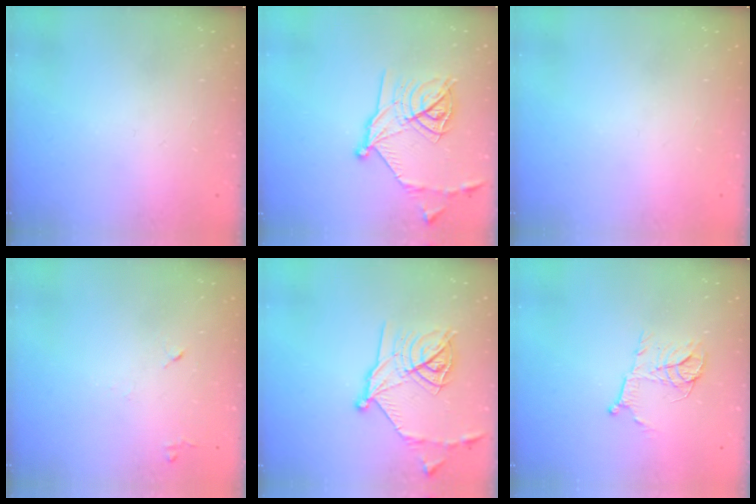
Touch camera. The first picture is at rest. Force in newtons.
{"total": 17.6, "press": 17.6, "slide": 0.9}
{"total": 0.0}
{"total": 5.6, "press": 5.5, "slide": 0.9}
{"total": 17.6, "press": 17.6, "slide": 0.9}
{"total": 10.4, "press": 10.4, "slide": 0.6}